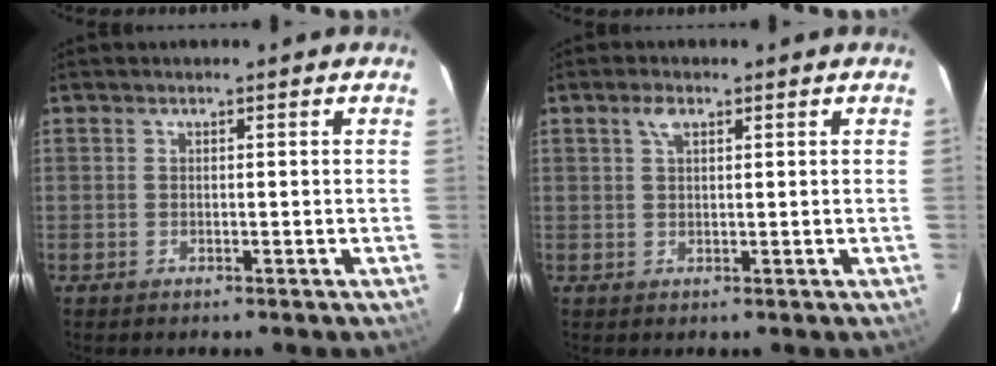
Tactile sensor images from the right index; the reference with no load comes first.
{"total": 2.1, "force": [1.1, 1.0, 1.5], "torque": [-0.031, 0.006, 0.020]}